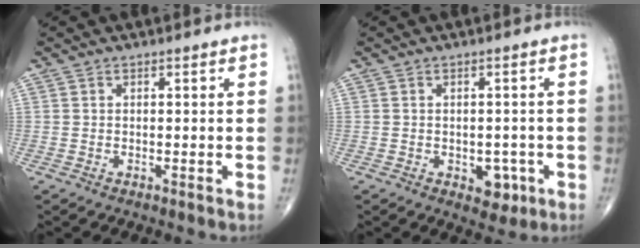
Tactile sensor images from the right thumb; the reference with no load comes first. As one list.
[{"total": 4.4, "force": [-1.6, 2.9, 2.9], "torque": [-0.010, 0.005, -0.014]}]